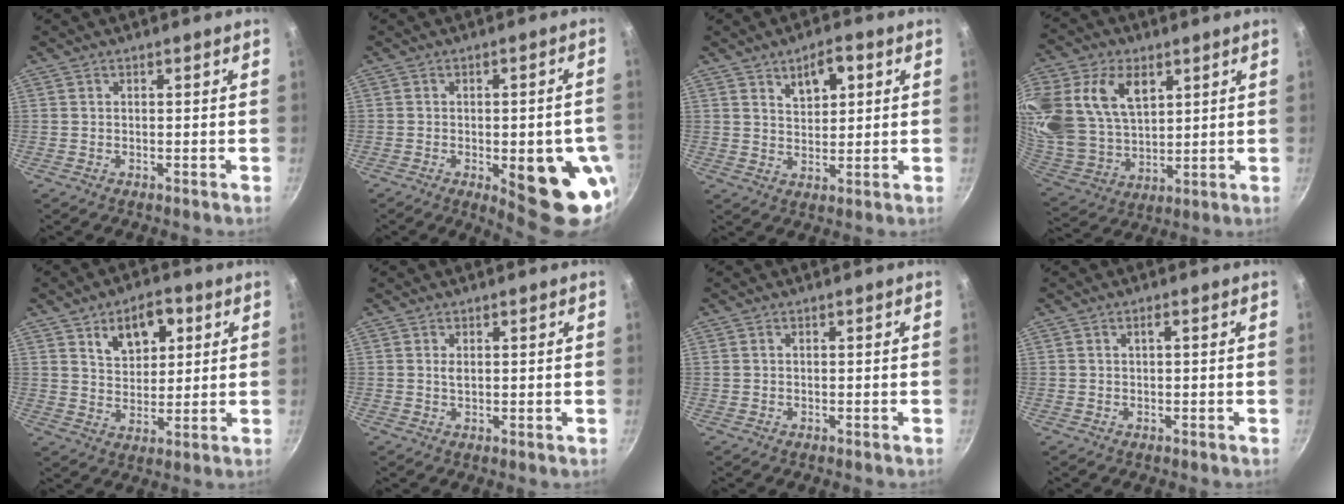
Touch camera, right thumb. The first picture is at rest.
{"total": 15.2, "force": [-4.3, 5.6, 13.5], "torque": [-0.132, 0.004, -0.048]}
{"total": 6.7, "force": [2.9, 3.8, 4.7], "torque": [-0.055, -0.009, 0.050]}
{"total": 23.4, "force": [9.1, 15.7, 14.7], "torque": [-0.318, -0.005, 0.183]}
{"total": 10.3, "force": [4.4, 6.7, 6.6], "torque": [-0.066, -0.012, 0.073]}
{"total": 1.2, "force": [0.4, 0.5, 0.9], "torque": [-0.016, -0.003, 0.006]}
{"total": 0.6, "force": [0.2, 0.4, 0.3], "torque": [-0.005, 0.002, 0.005]}
{"total": 1.1, "force": [0.3, 0.4, 1.0], "torque": [-0.017, 0.004, 0.007]}